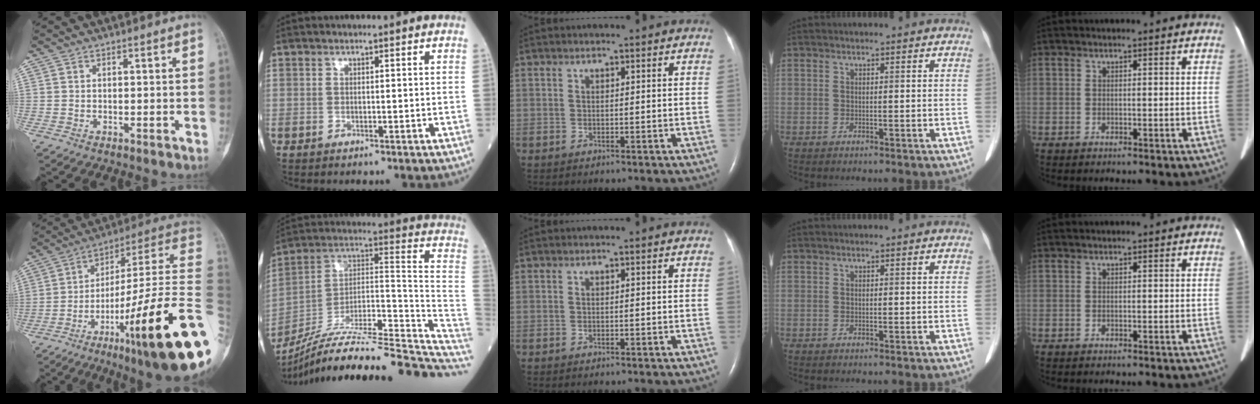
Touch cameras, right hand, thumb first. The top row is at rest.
{"thumb": {"total": 30.0, "force": [-9.7, 3.8, 28.1], "torque": [-0.348, 0.059, -0.150]}, "index": {"total": 26.3, "force": [-22.1, 2.5, 14.0], "torque": [-0.151, 0.029, -0.342]}}